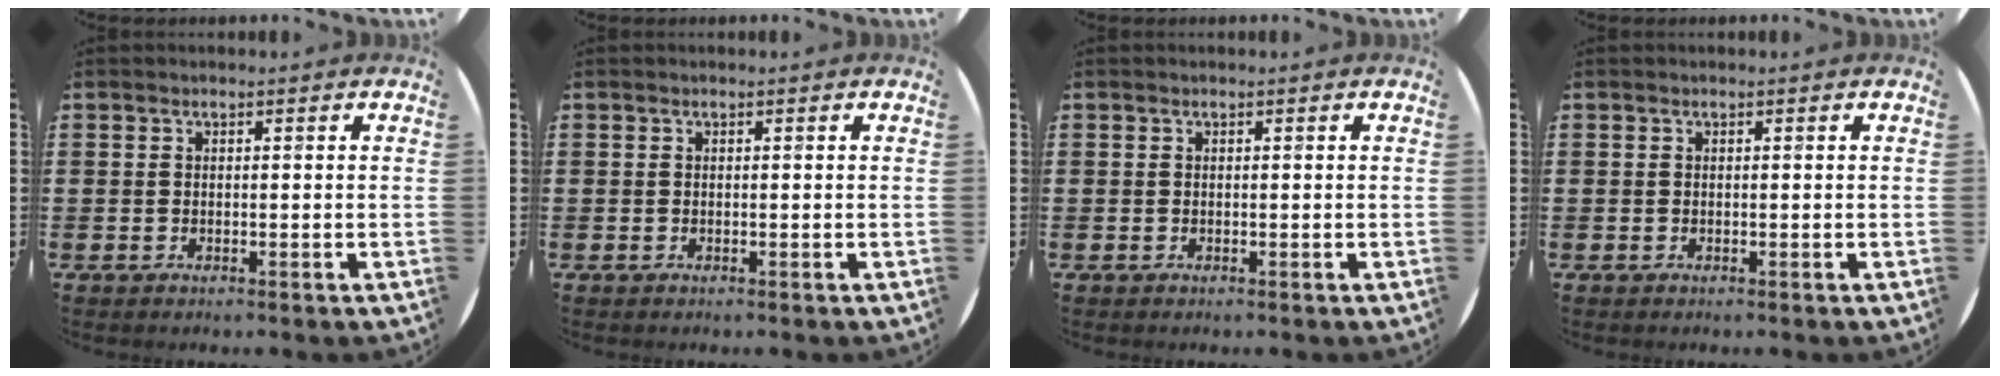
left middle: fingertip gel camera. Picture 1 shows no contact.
{"total": 0.0}
{"total": 0.0}
{"total": 0.0}